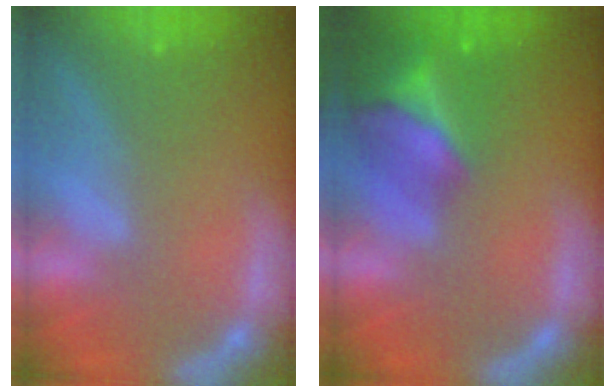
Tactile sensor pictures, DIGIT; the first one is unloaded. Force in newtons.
{"total": 8.9}